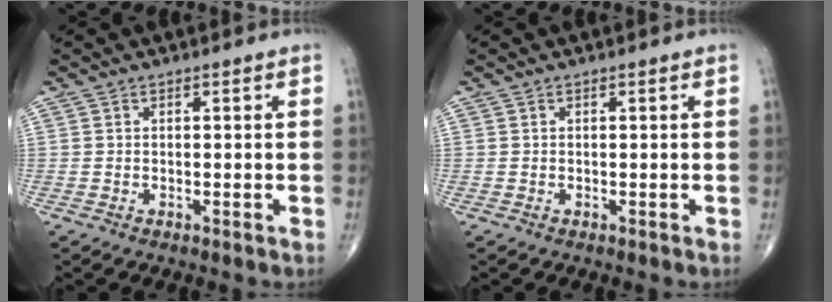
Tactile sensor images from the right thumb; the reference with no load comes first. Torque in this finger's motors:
{"motor_torque": [-0.09, -0.09, 0.00, 0.00, 0.00]}